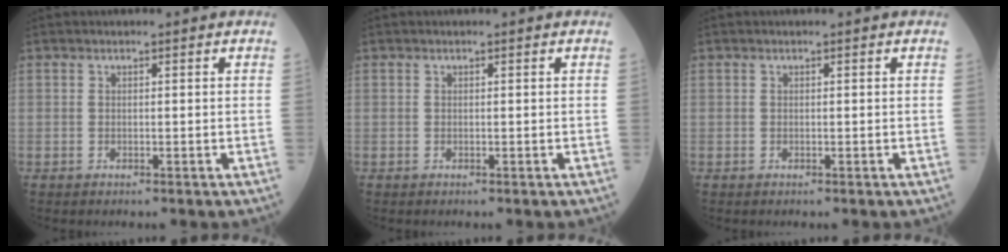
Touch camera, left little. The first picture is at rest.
{"total": 0.0}
{"total": 0.0}